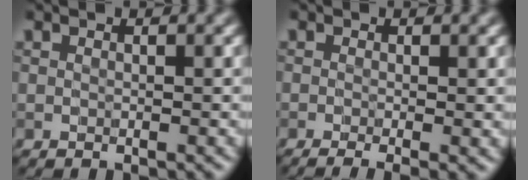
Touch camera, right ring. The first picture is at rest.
{"total": 4.1, "force": [-1.0, 1.7, 3.6], "torque": [-0.049, -0.010, -0.010]}